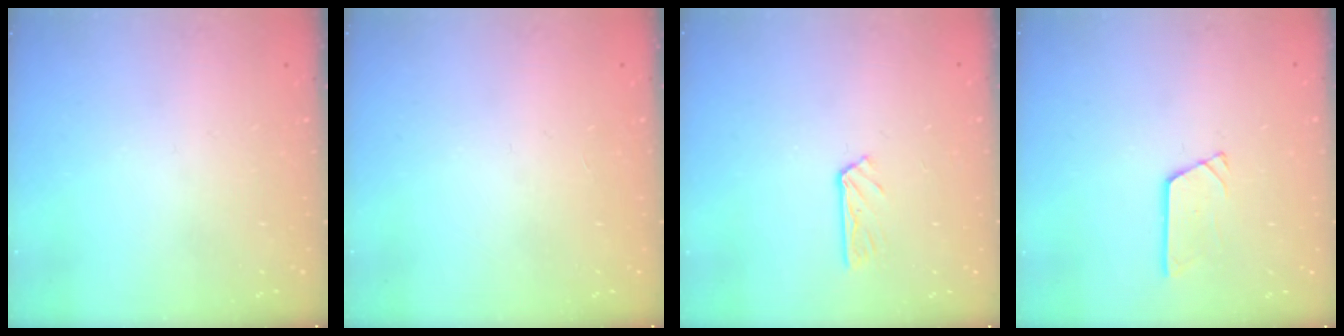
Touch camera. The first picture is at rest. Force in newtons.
{"total": 0.0}
{"total": 3.8, "press": 3.8, "slide": 0.2}
{"total": 3.0, "press": 3.0, "slide": 0.3}